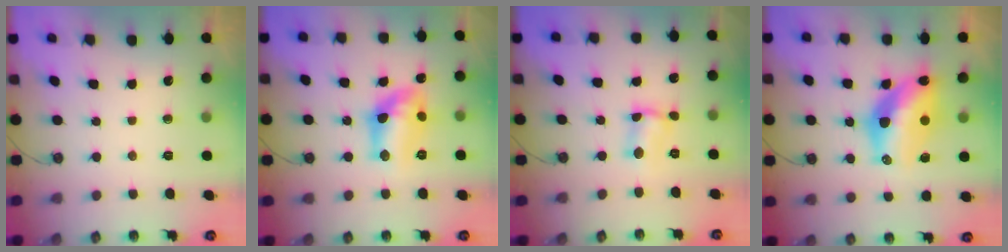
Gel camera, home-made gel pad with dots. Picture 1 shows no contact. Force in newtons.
{"total": 13.5, "press": 13.1, "slide": 3.3}
{"total": 4.1, "press": 3.8, "slide": 1.6}
{"total": 15.3, "press": 15.0, "slide": 2.8}